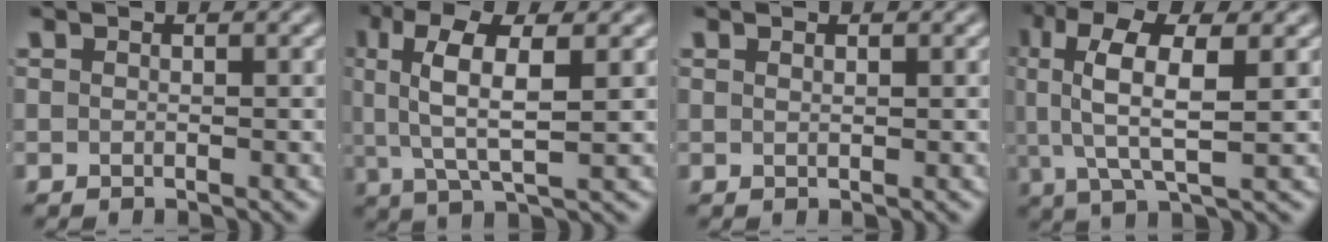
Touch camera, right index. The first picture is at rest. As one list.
[{"total": 5.7, "force": [1.3, 1.7, 5.3], "torque": [-0.101, 0.001, 0.027]}, {"total": 0.9, "force": [0.4, -0.8, 0.2], "torque": [0.002, -0.005, 0.012]}, {"total": 7.0, "force": [1.6, 2.7, 6.2], "torque": [-0.128, -0.001, 0.027]}]